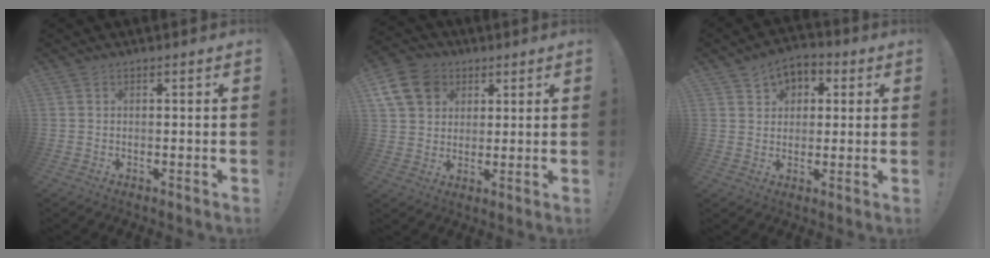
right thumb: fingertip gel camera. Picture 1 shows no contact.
{"total": 12.6, "force": [5.0, 10.2, 5.4], "torque": [-0.092, -0.020, 0.103]}
{"total": 6.0, "force": [2.6, 4.9, 2.2], "torque": [-0.032, -0.012, 0.049]}